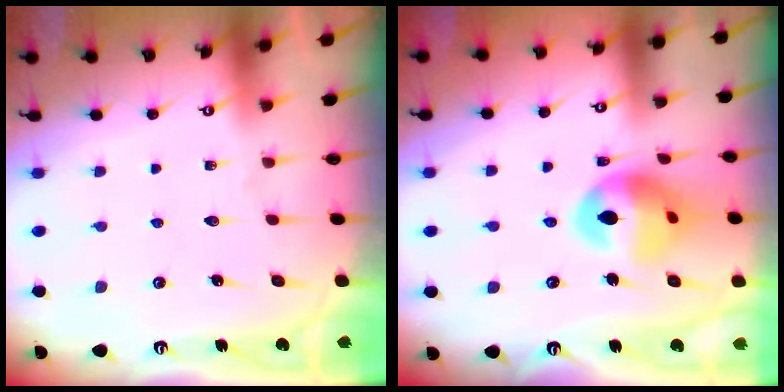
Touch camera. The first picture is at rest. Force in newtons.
{"total": 14.5, "press": 14.4, "slide": 2.0}